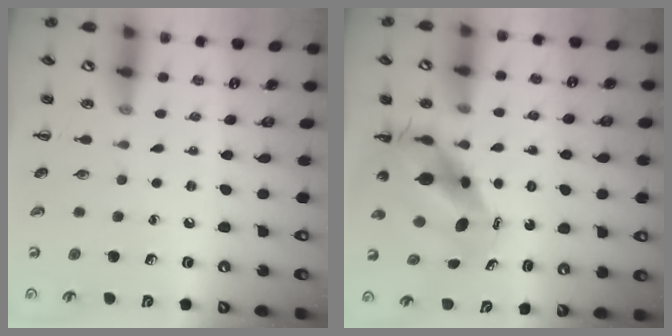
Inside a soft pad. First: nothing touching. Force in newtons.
{"total": 7.9, "press": 7.6, "slide": 2.3}